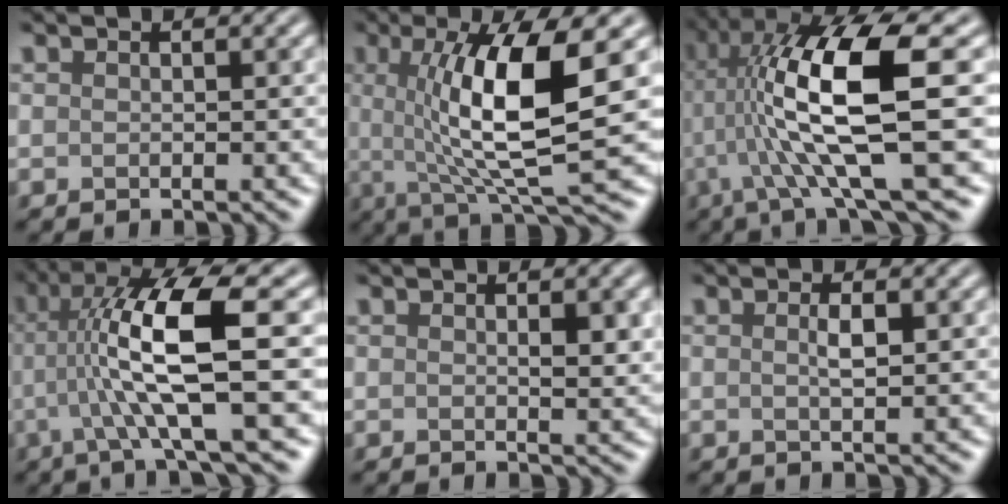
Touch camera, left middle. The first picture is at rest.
{"total": 9.9, "force": [1.3, 2.3, 9.5], "torque": [-0.140, -0.007, 0.025]}
{"total": 12.0, "force": [0.2, 2.4, 11.8], "torque": [-0.221, 0.009, 0.011]}
{"total": 9.1, "force": [-0.4, 1.5, 8.9], "torque": [-0.157, 0.017, -0.008]}
{"total": 1.9, "force": [0.4, 0.5, 1.7], "torque": [-0.022, -0.003, 0.008]}
{"total": 1.5, "force": [0.2, 0.3, 1.5], "torque": [-0.027, 0.003, 0.003]}